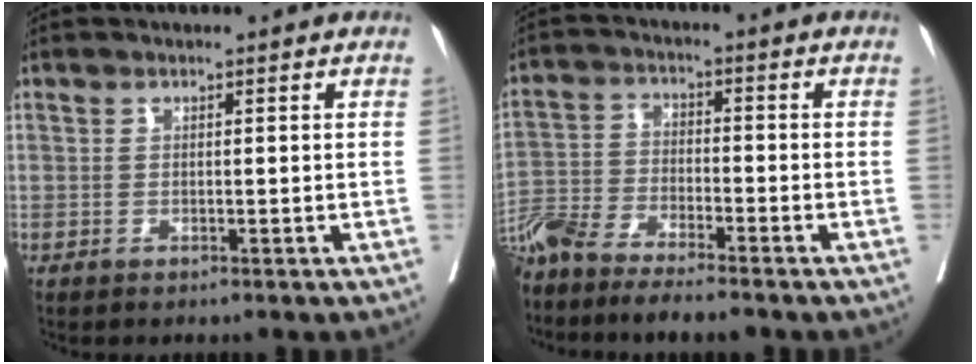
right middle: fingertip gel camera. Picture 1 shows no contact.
{"total": 11.7, "force": [-10.1, 1.0, 5.9], "torque": [-0.112, -0.024, -0.179]}